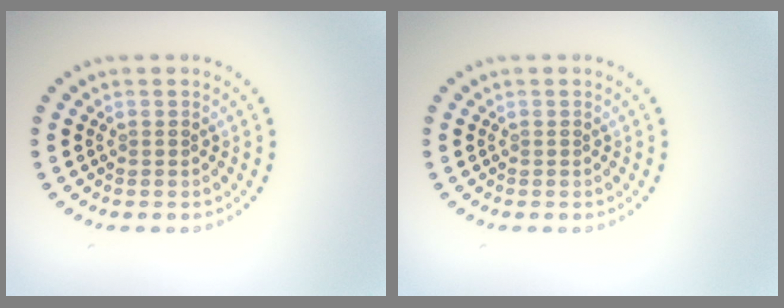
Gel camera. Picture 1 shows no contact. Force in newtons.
{"total": 0.0}